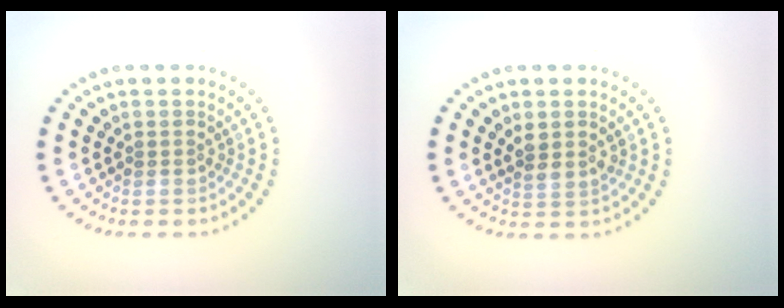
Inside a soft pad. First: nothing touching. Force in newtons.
{"total": 1.9, "press": 1.7, "slide": 0.8}